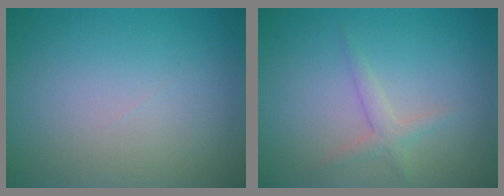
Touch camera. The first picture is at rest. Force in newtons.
{"total": 1.7, "press": 1.7, "slide": 0.1}